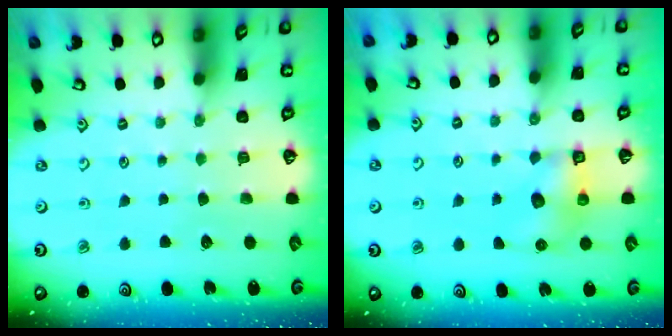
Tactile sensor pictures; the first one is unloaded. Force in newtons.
{"total": 6.6, "press": 6.6, "slide": 0.2}